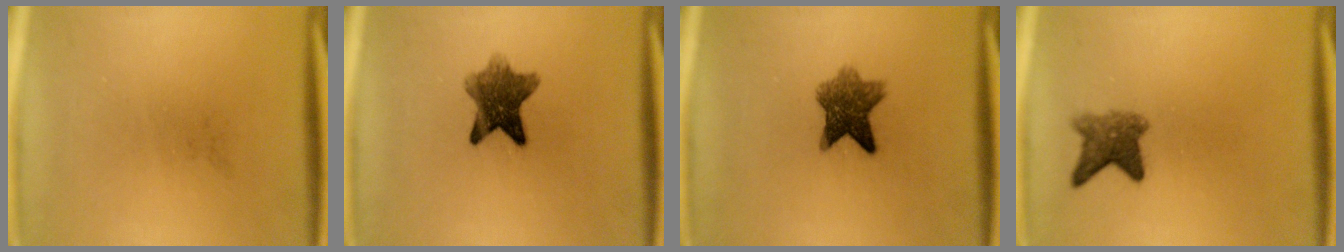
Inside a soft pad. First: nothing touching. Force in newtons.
{"total": 7.9}
{"total": 6.8}
{"total": 4.1}